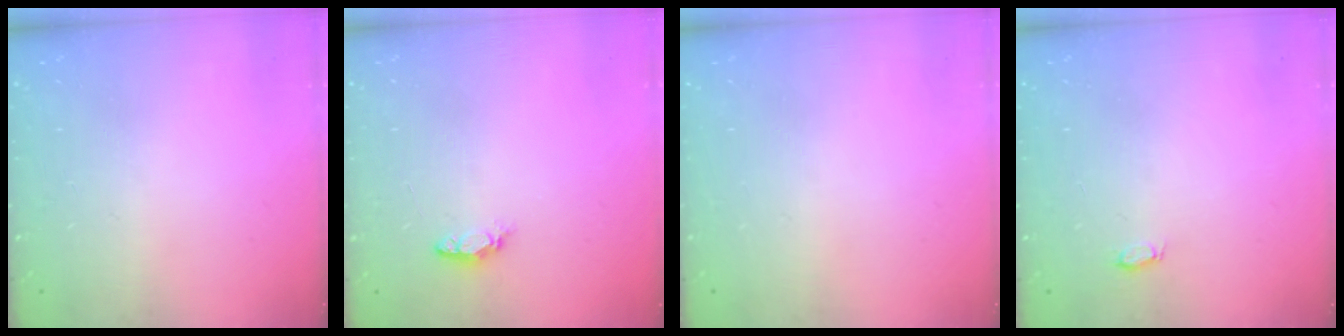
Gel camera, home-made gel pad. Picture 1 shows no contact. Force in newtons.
{"total": 3.7, "press": 3.6, "slide": 0.8}
{"total": 0.0}
{"total": 2.7, "press": 2.7, "slide": 0.3}